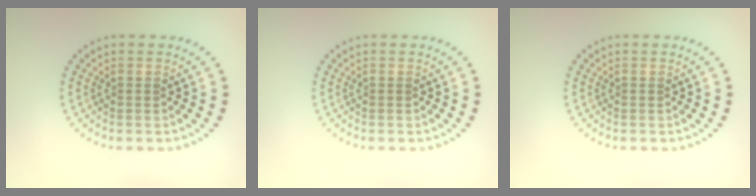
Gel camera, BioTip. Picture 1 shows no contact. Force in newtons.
{"total": 0.0}
{"total": 0.0}